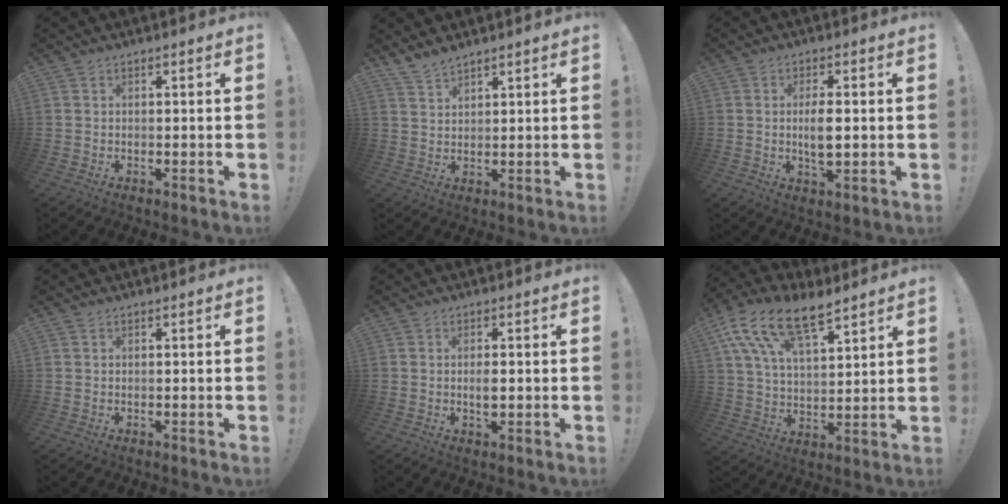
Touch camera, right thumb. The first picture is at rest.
{"total": 4.0, "force": [3.7, 0.8, 1.3], "torque": [-0.030, -0.024, 0.071]}
{"total": 5.7, "force": [0.1, 2.3, 5.2], "torque": [-0.087, -0.008, -0.006]}
{"total": 0.0}
{"total": 2.6, "force": [-0.2, 1.3, 2.3], "torque": [-0.027, -0.004, -0.006]}
{"total": 17.4, "force": [11.2, 7.8, 10.8], "torque": [-0.196, -0.065, 0.201]}